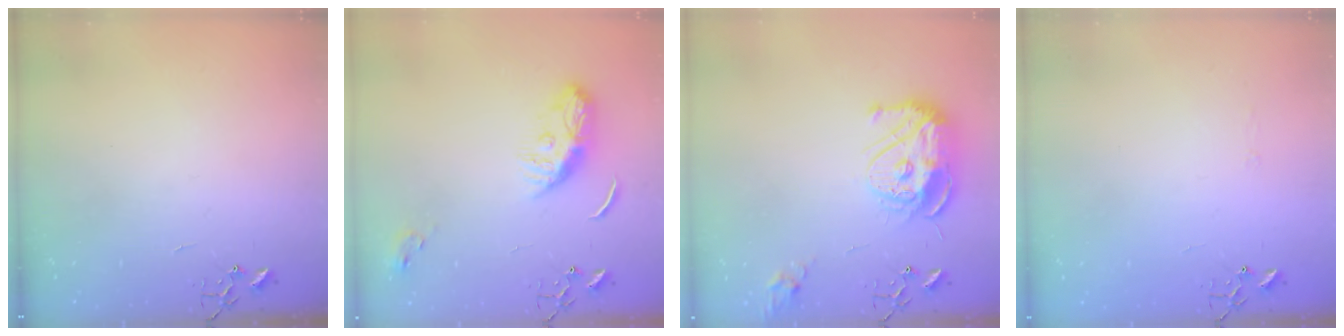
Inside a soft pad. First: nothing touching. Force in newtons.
{"total": 10.1, "press": 10.1, "slide": 0.1}
{"total": 14.6, "press": 14.6, "slide": 1.4}
{"total": 2.8, "press": 2.8, "slide": 0.5}